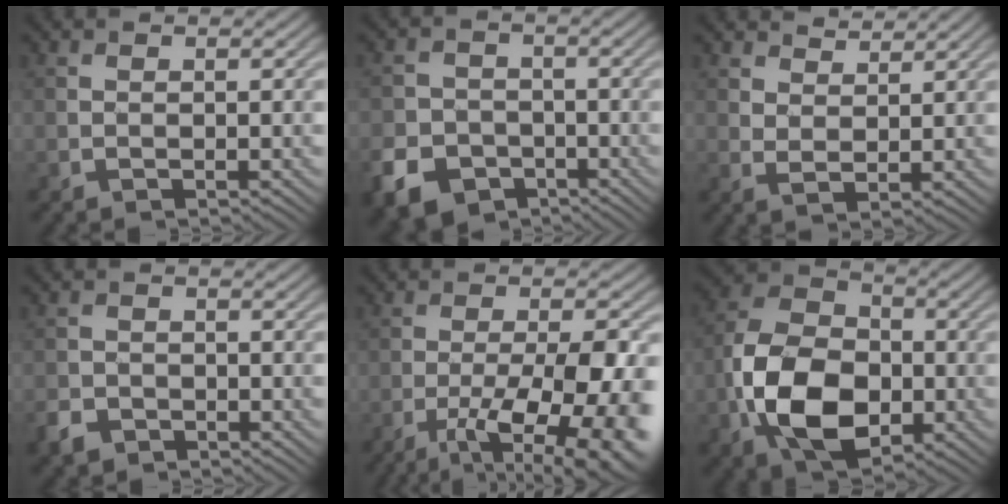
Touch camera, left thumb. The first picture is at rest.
{"total": 7.5, "force": [-4.2, 5.5, 3.0], "torque": [-0.074, -0.019, -0.083]}
{"total": 3.5, "force": [3.0, 1.3, 1.3], "torque": [-0.031, -0.003, 0.063]}
{"total": 2.9, "force": [-1.9, 1.9, 0.9], "torque": [-0.024, -0.007, -0.045]}
{"total": 14.6, "force": [-6.5, 5.1, 12.0], "torque": [-0.175, -0.007, -0.086]}
{"total": 13.3, "force": [-3.6, 8.9, 9.2], "torque": [-0.204, -0.013, -0.078]}